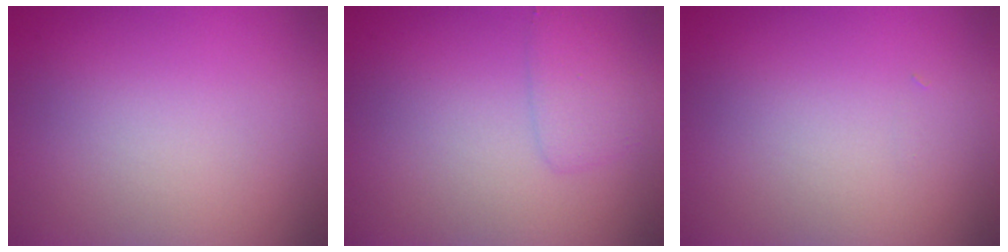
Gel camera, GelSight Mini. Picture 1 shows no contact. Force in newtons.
{"total": 1.7, "press": 1.7, "slide": 0.1}
{"total": 0.0}